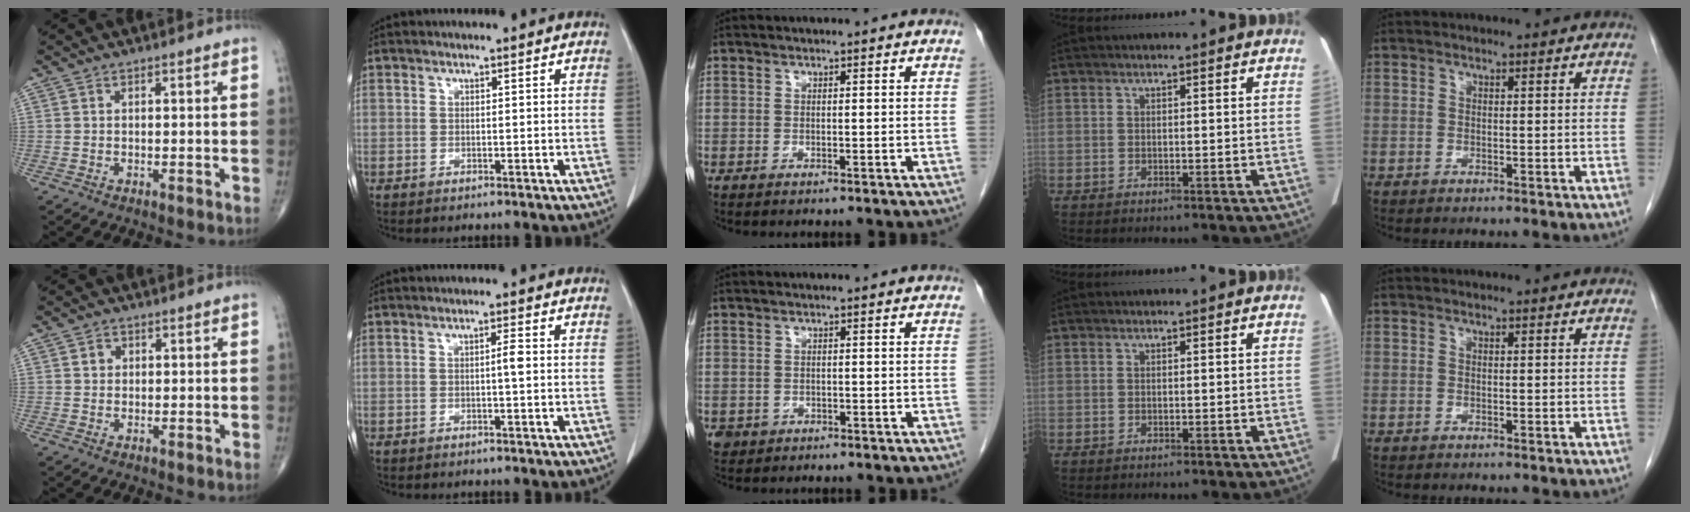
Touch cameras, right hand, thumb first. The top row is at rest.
{"thumb": {"total": 1.8, "force": [0.4, 1.6, 0.7], "torque": [-0.002, 0.001, 0.005]}, "index": {"total": 1.6, "force": [0.0, 0.0, 1.6], "torque": [-0.027, 0.002, -0.001]}, "middle": {"total": 1.9, "force": [-0.8, 1.7, 0.3], "torque": [-0.007, 0.003, -0.009]}}